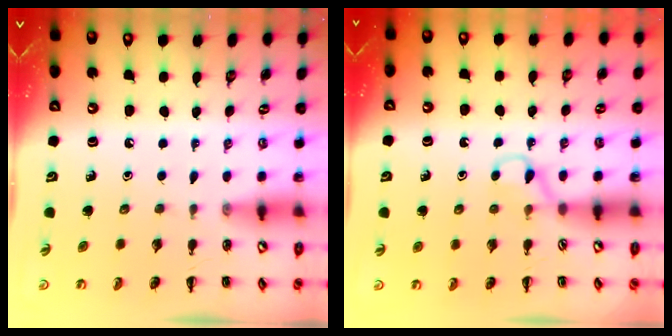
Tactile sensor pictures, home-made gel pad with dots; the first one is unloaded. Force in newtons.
{"total": 2.7, "press": 2.4, "slide": 1.1}